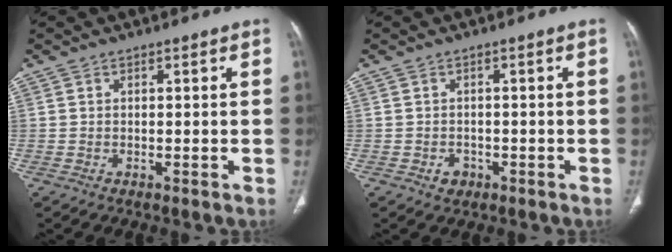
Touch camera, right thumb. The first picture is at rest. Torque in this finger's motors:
{"motor_torque": [0.34, 0.27, -0.25, -0.43, 0.00]}